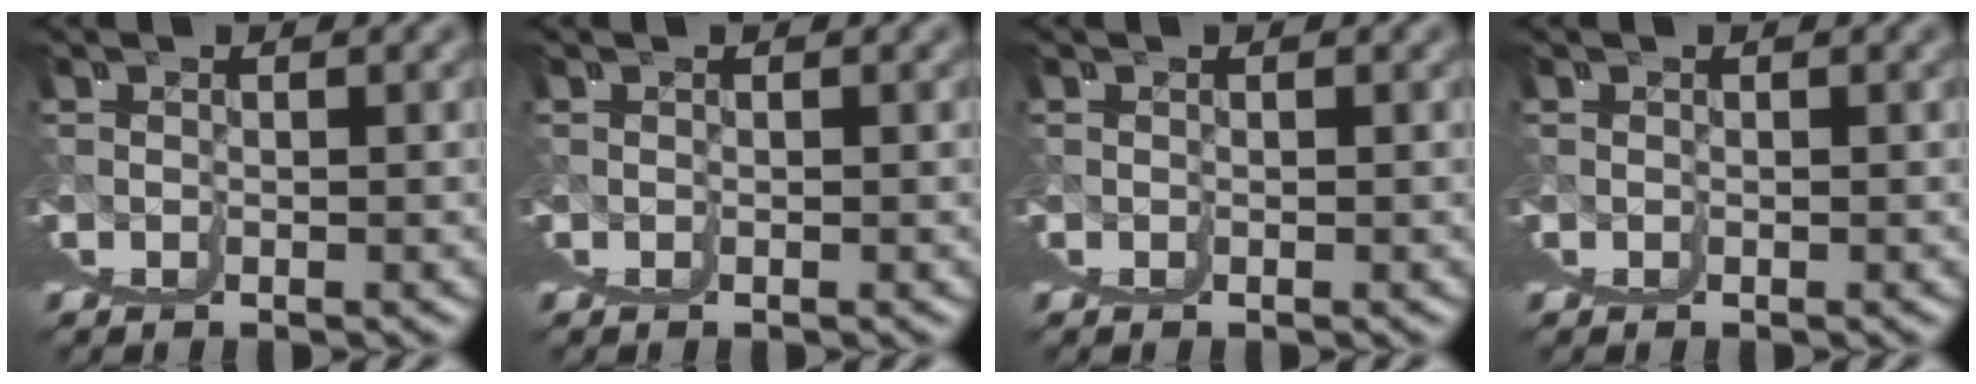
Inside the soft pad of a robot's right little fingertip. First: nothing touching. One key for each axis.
{"total": 0.0}
{"total": 0.0}
{"total": 0.0}